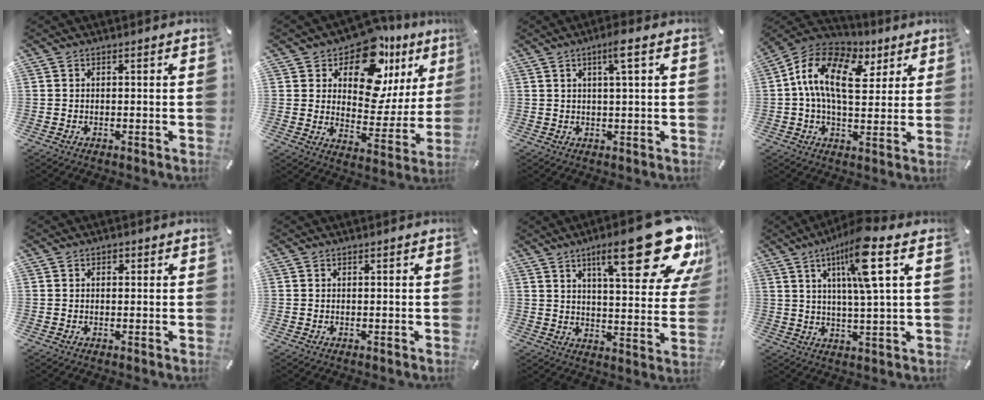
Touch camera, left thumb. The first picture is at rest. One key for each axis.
{"total": 16.5, "fx": 10.8, "fy": 9.3, "fz": 8.5, "tx": -0.131, "ty": -0.083, "tz": 0.188}
{"total": 4.6, "fx": 2.1, "fy": 0.3, "fz": 4.0, "tx": -0.075, "ty": -0.002, "tz": 0.031}
{"total": 15.1, "fx": 4.6, "fy": 9.2, "fz": 11.0, "tx": -0.232, "ty": -0.011, "tz": 0.082}
{"total": 0.8, "fx": 0.2, "fy": 0.7, "fz": 0.3, "tx": -0.005, "ty": 0.004, "tz": 0.003}
{"total": 0.0}
{"total": 24.6, "fx": 13.6, "fy": 8.1, "fz": 18.7, "tx": -0.260, "ty": -0.081, "tz": 0.214}
{"total": 12.6, "fx": 5.1, "fy": 1.9, "fz": 11.3, "tx": -0.205, "ty": -0.008, "tz": 0.080}